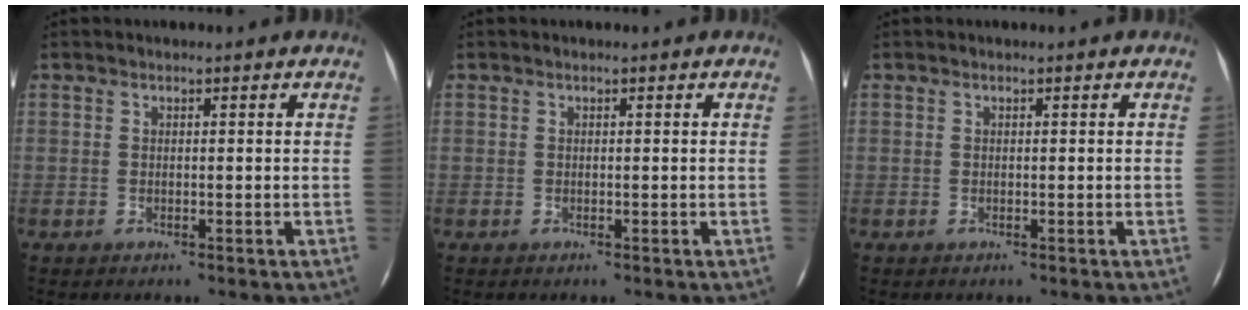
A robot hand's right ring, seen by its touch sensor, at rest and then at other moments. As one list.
[{"total": 0.0}, {"total": 0.0}]